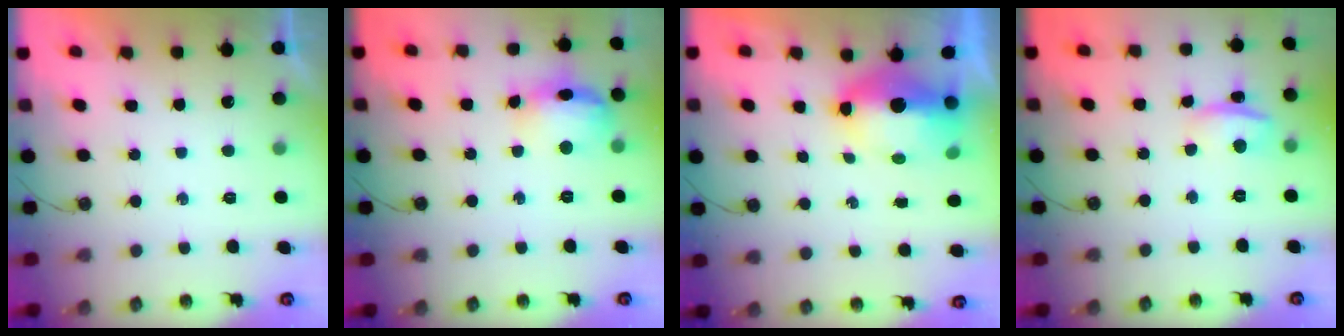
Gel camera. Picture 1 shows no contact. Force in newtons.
{"total": 14.2, "press": 14.1, "slide": 1.6}
{"total": 13.4, "press": 10.3, "slide": 8.6}
{"total": 4.2, "press": 3.6, "slide": 2.1}